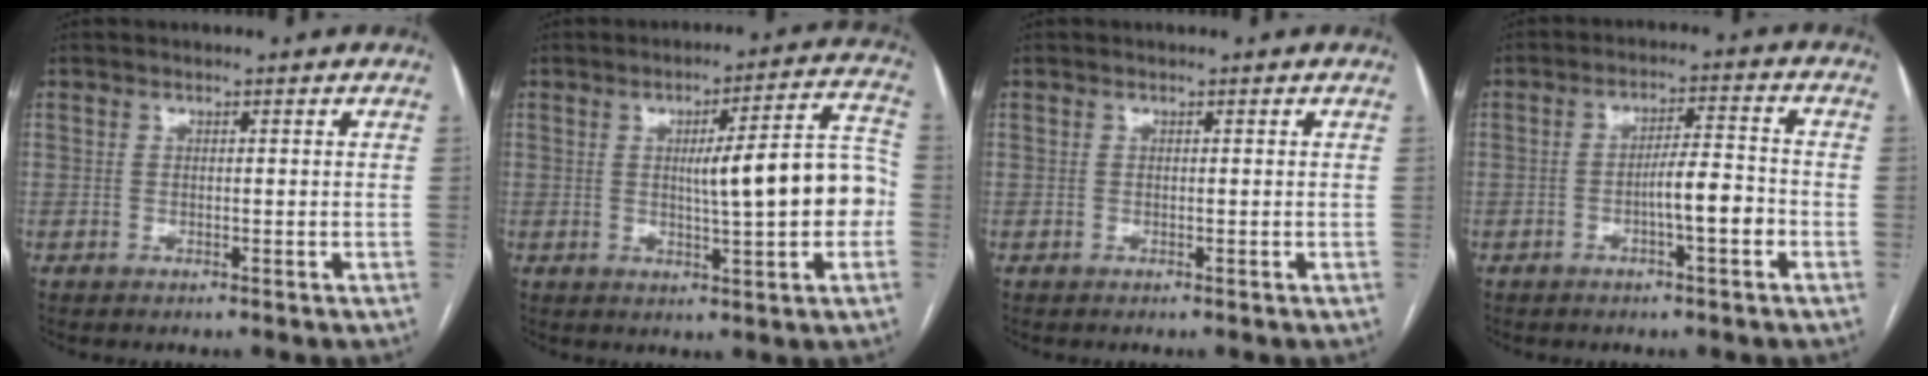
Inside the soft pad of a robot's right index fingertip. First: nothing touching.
{"total": 12.3, "force": [-0.6, 1.6, 12.1], "torque": [-0.157, 0.031, -0.004]}
{"total": 0.0}
{"total": 6.0, "force": [-2.0, 0.8, 5.6], "torque": [-0.095, 0.011, -0.032]}